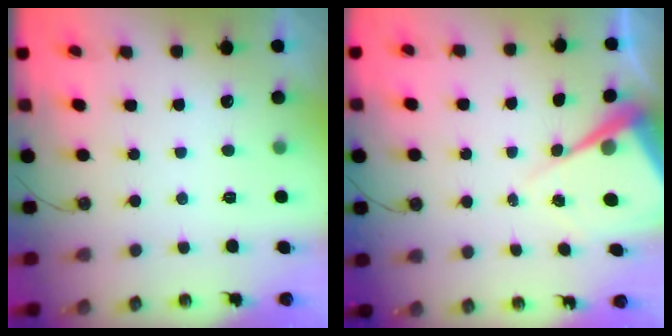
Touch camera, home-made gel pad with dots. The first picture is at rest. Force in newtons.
{"total": 8.3, "press": 8.3, "slide": 0.7}